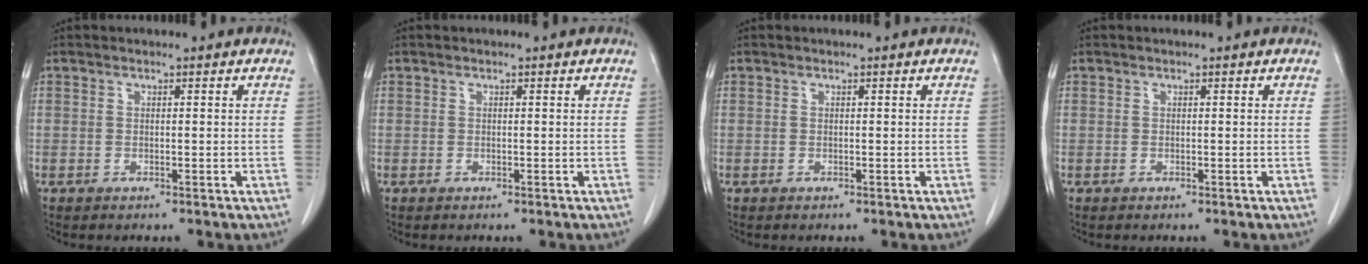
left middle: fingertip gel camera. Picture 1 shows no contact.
{"total": 0.0}
{"total": 0.0}
{"total": 0.0}